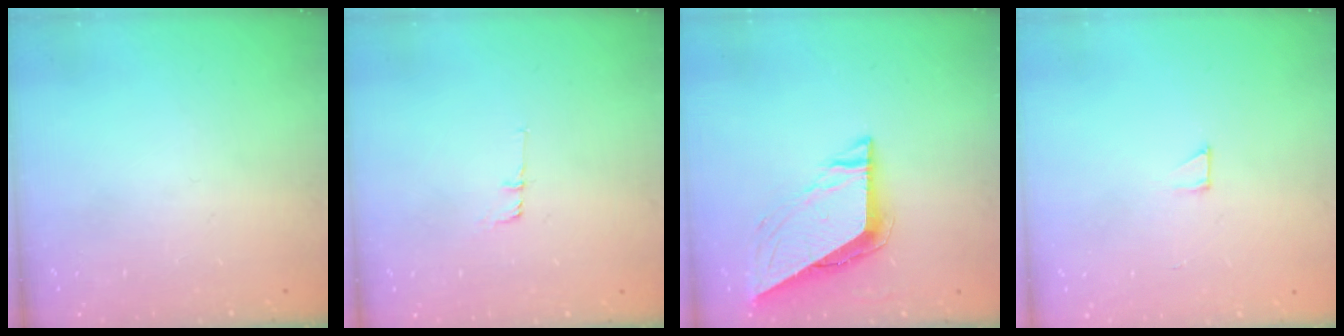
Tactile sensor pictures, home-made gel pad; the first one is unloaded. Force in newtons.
{"total": 6.6, "press": 6.2, "slide": 2.3}
{"total": 8.1, "press": 8.1, "slide": 0.3}
{"total": 2.1, "press": 2.1, "slide": 0.1}